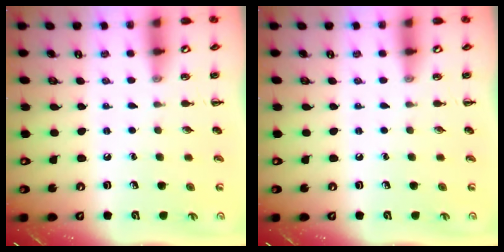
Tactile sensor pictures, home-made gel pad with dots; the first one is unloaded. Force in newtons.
{"total": 0.0}